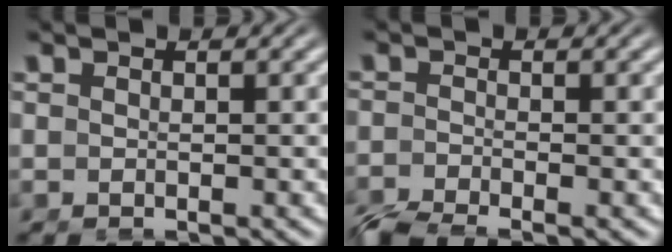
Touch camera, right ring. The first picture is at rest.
{"total": 3.8, "force": [-3.5, 0.7, 1.3], "torque": [-0.015, -0.015, -0.053]}